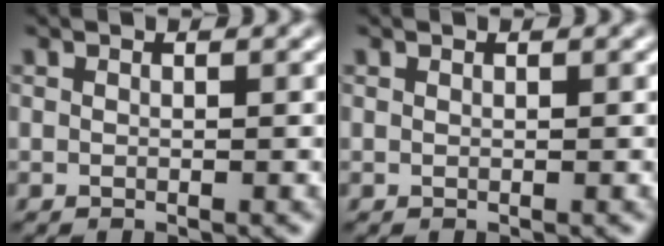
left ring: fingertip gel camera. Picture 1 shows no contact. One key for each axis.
{"total": 0.0}